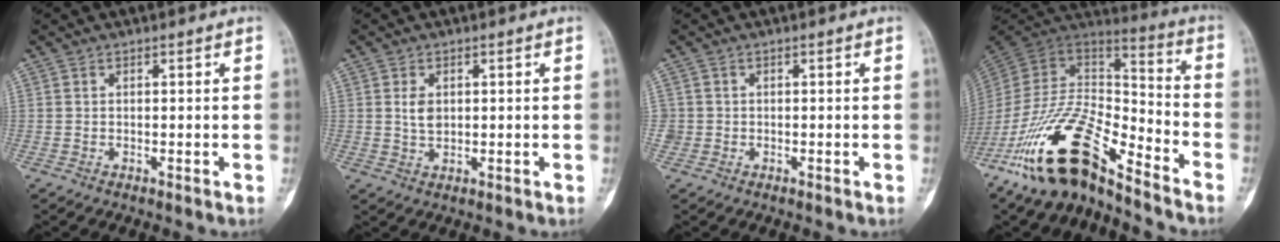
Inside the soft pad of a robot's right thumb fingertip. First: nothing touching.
{"total": 2.9, "force": [0.5, 2.0, 2.2], "torque": [-0.033, -0.003, 0.011]}
{"total": 1.3, "force": [-0.5, 1.2, 0.0], "torque": [0.007, 0.007, -0.015]}
{"total": 21.8, "force": [-15.0, 7.8, 13.9], "torque": [-0.257, 0.076, -0.274]}